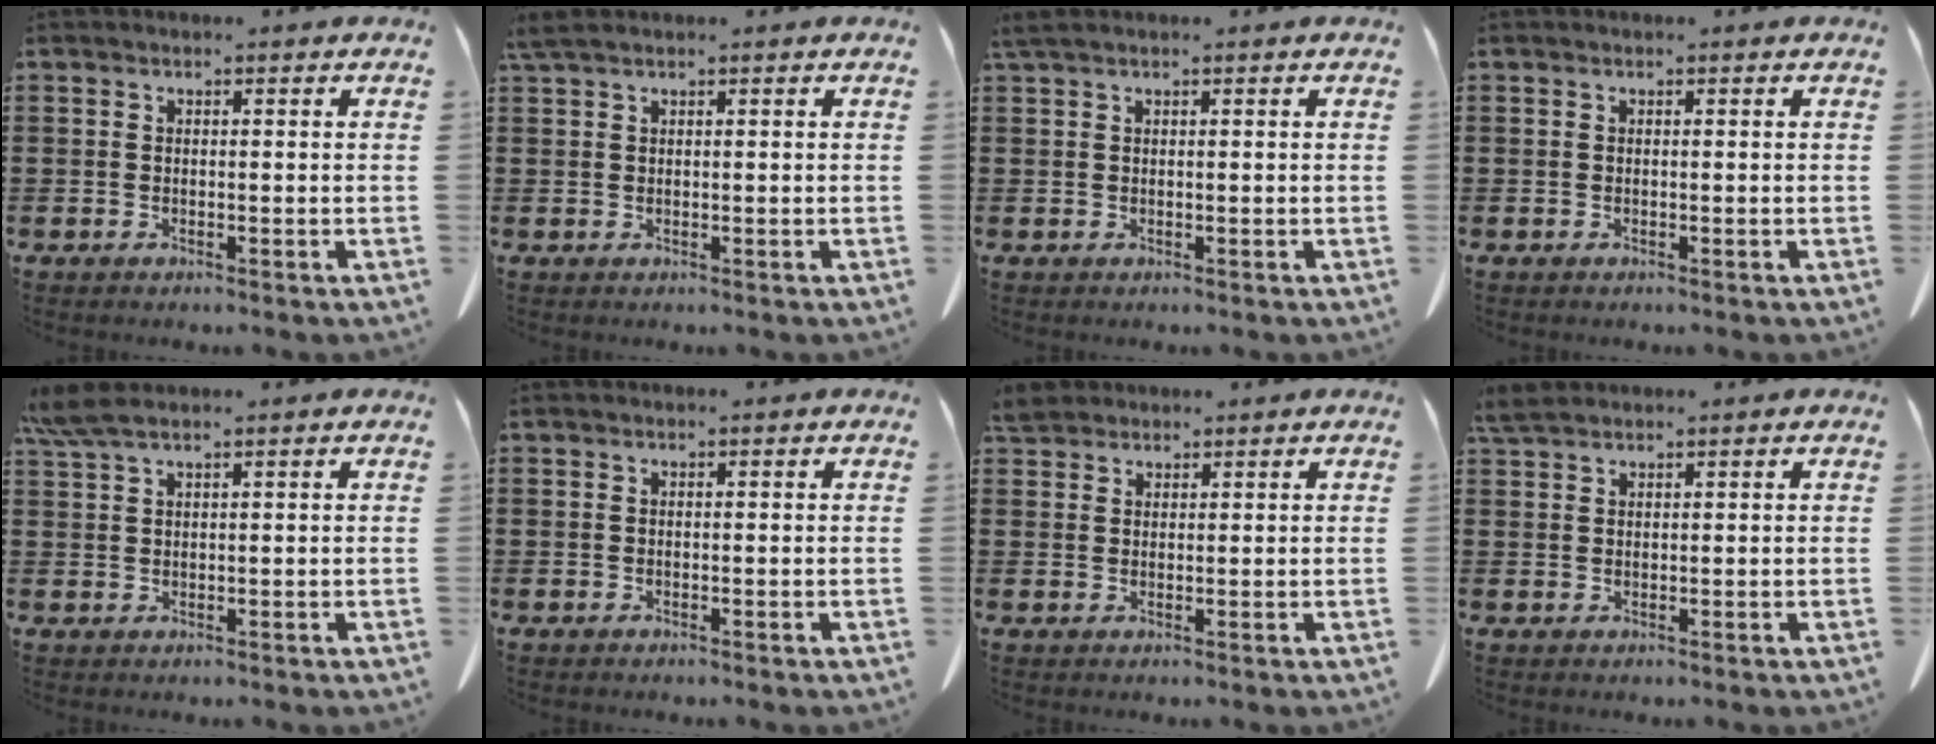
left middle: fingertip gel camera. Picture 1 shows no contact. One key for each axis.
{"total": 1.4, "fx": 1.0, "fy": 0.1, "fz": 0.9, "tx": -0.022, "ty": 0.000, "tz": 0.020}
{"total": 0.9, "fx": 0.6, "fy": 0.0, "fz": 0.7, "tx": -0.017, "ty": 0.000, "tz": 0.012}
{"total": 0.0}
{"total": 3.9, "fx": 2.7, "fy": 0.6, "fz": 2.8, "tx": -0.068, "ty": -0.001, "tz": 0.049}
{"total": 0.0}
{"total": 3.1, "fx": 2.8, "fy": 1.1, "fz": 0.7, "tx": -0.024, "ty": 0.003, "tz": 0.055}
{"total": 2.7, "fx": 2.2, "fy": 0.8, "fz": 1.3, "tx": -0.033, "ty": 0.004, "tz": 0.044}